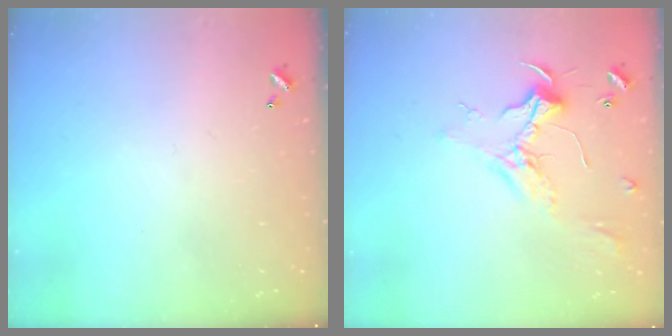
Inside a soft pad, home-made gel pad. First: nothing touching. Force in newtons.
{"total": 2.4, "press": 2.3, "slide": 0.9}